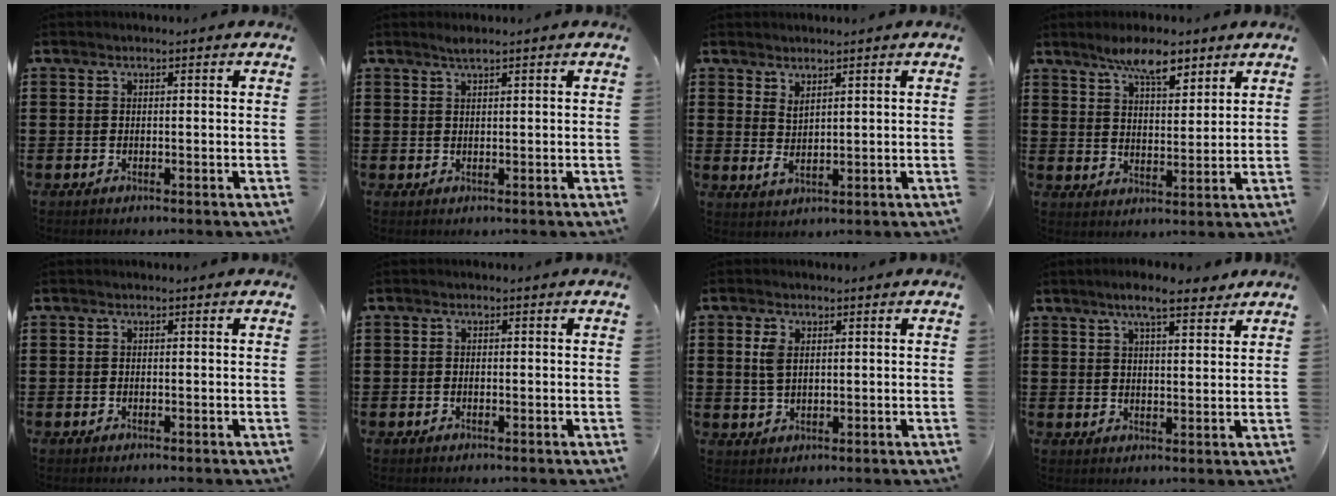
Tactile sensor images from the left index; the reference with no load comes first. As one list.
[{"total": 1.4, "force": [1.1, 0.0, 0.8], "torque": [-0.016, 0.001, 0.021]}, {"total": 2.4, "force": [1.4, 0.8, 1.7], "torque": [-0.034, 0.000, 0.028]}, {"total": 7.1, "force": [5.4, 2.4, 4.0], "torque": [-0.076, -0.011, 0.093]}, {"total": 0.0}, {"total": 0.5, "force": [-0.2, 0.4, 0.3], "torque": [-0.008, 0.000, -0.004]}, {"total": 3.2, "force": [1.0, 1.9, 2.4], "torque": [-0.054, 0.011, 0.017]}, {"total": 6.5, "force": [5.0, 1.5, 3.8], "torque": [-0.078, -0.002, 0.089]}]